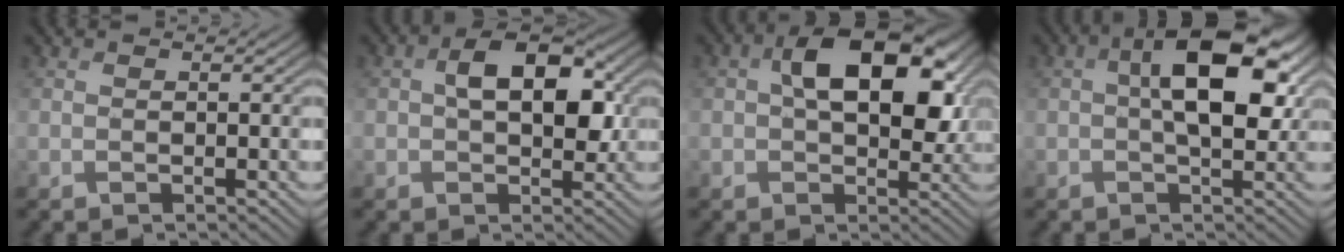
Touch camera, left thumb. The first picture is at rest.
{"total": 7.9, "force": [1.2, 5.0, 6.0], "torque": [-0.102, 0.006, 0.016]}
{"total": 12.2, "force": [2.7, 7.6, 9.1], "torque": [-0.158, 0.001, 0.044]}
{"total": 9.9, "force": [2.0, 4.9, 8.3], "torque": [-0.145, 0.006, 0.024]}